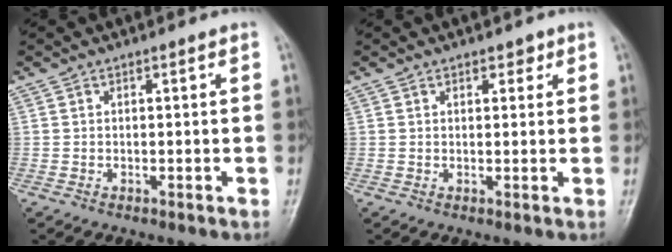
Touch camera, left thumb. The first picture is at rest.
{"total": 2.1, "force": [1.2, 1.3, 1.1], "torque": [0.002, -0.004, 0.014]}